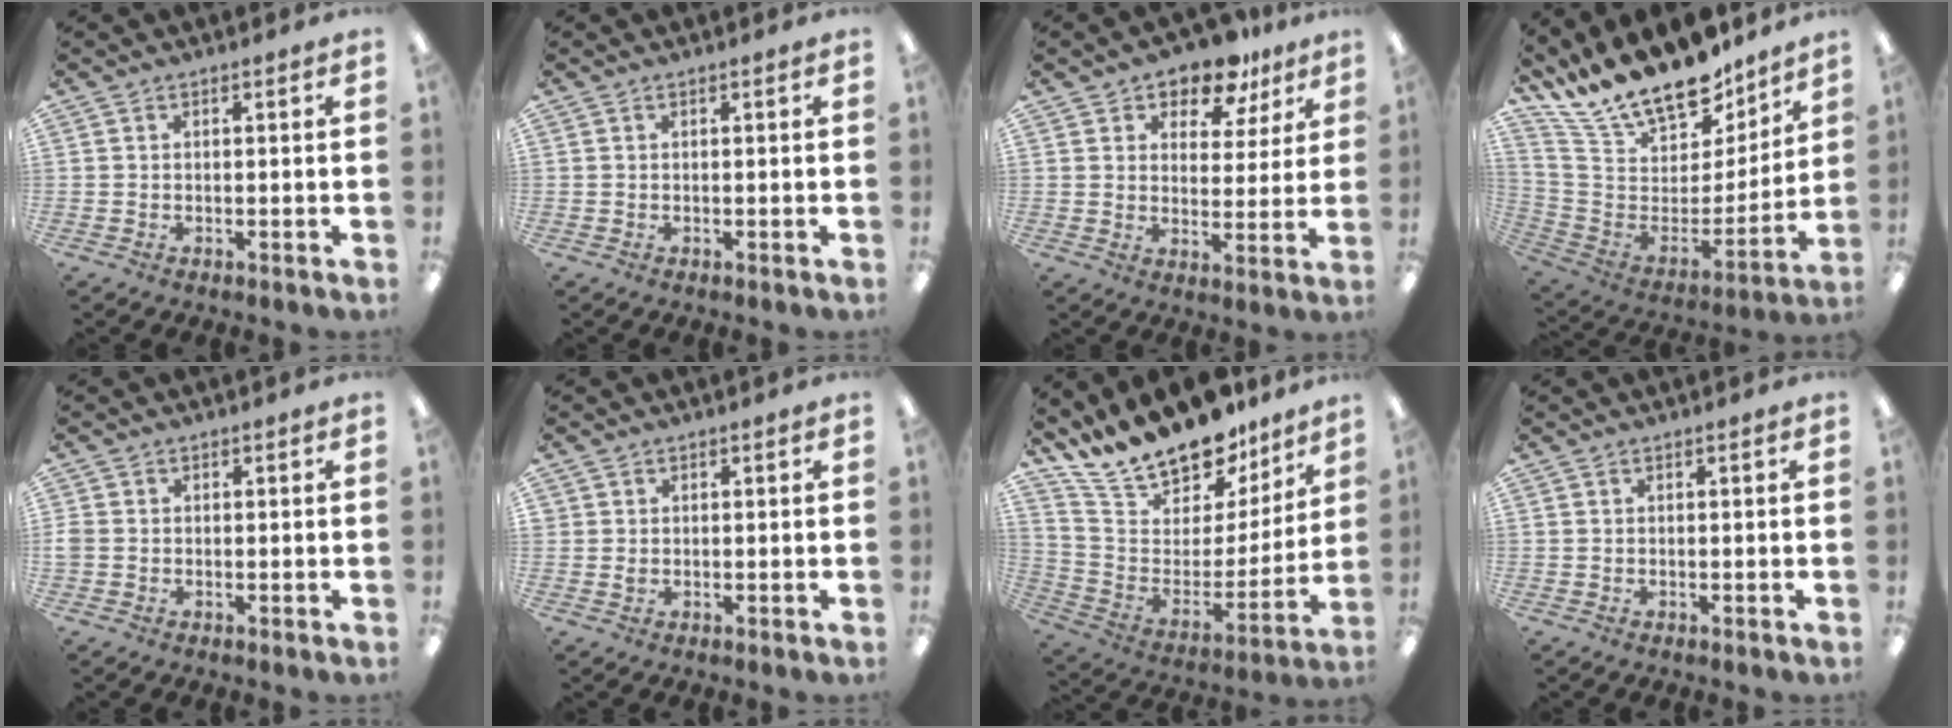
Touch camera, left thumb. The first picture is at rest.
{"total": 0.0}
{"total": 9.9, "force": [8.0, 4.8, 3.5], "torque": [-0.054, -0.049, 0.144]}
{"total": 19.6, "force": [17.0, 6.6, 7.2], "torque": [-0.154, -0.134, 0.307]}
{"total": 1.9, "force": [-0.3, 1.7, 0.8], "torque": [-0.012, 0.004, -0.006]}
{"total": 1.3, "force": [0.3, 1.2, 0.2], "torque": [0.002, 0.001, 0.001]}
{"total": 19.6, "force": [17.8, 6.5, 5.2], "torque": [-0.107, -0.148, 0.316]}
{"total": 0.0}